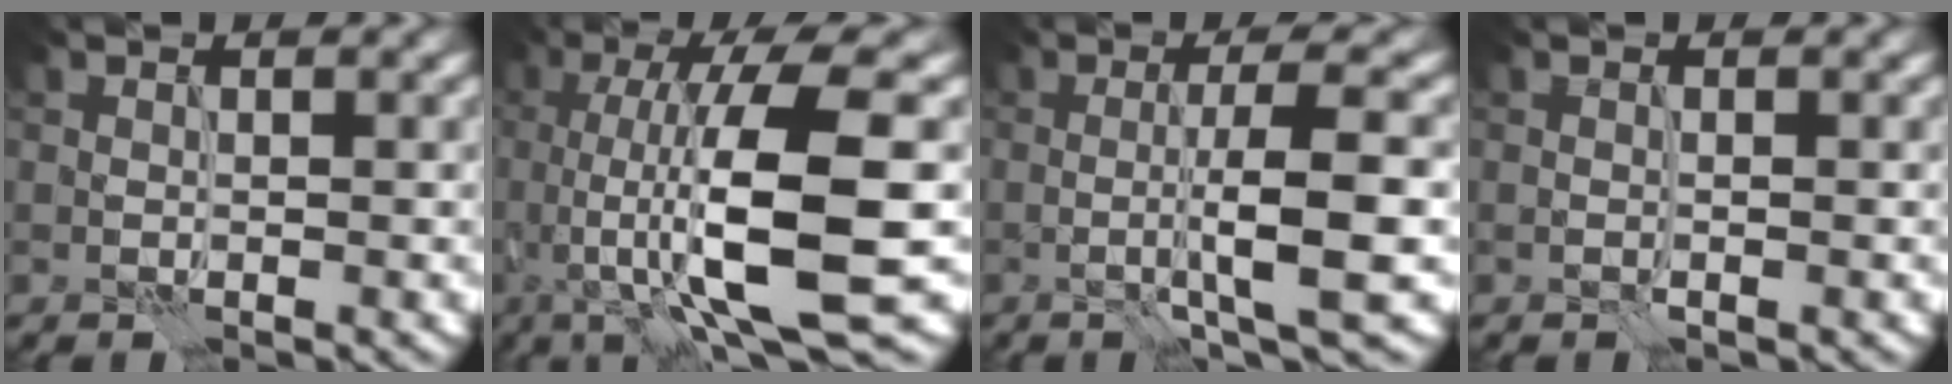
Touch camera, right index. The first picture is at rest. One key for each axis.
{"total": 12.3, "fx": -1.4, "fy": 3.6, "fz": 11.7, "tx": -0.185, "ty": -0.004, "tz": -0.026}
{"total": 6.3, "fx": -0.8, "fy": 1.1, "fz": 6.1, "tx": -0.091, "ty": 0.001, "tz": -0.014}
{"total": 0.0}